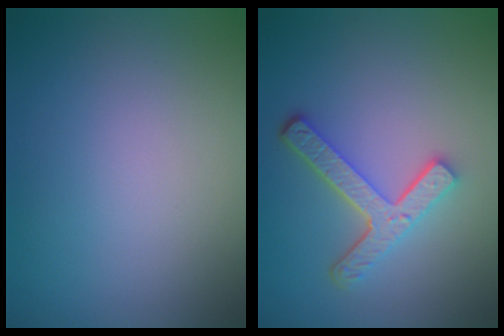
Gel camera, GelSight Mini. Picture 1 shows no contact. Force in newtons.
{"total": 4.2, "press": 3.3, "slide": 2.6}